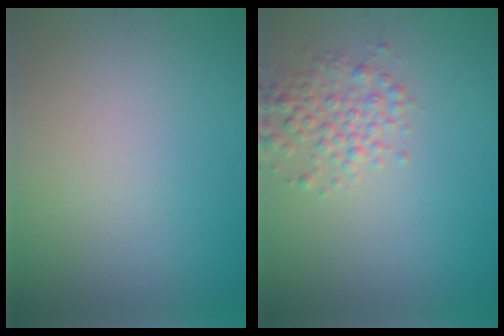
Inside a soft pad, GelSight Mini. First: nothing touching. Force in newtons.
{"total": 2.7, "press": 2.7, "slide": 0.1}